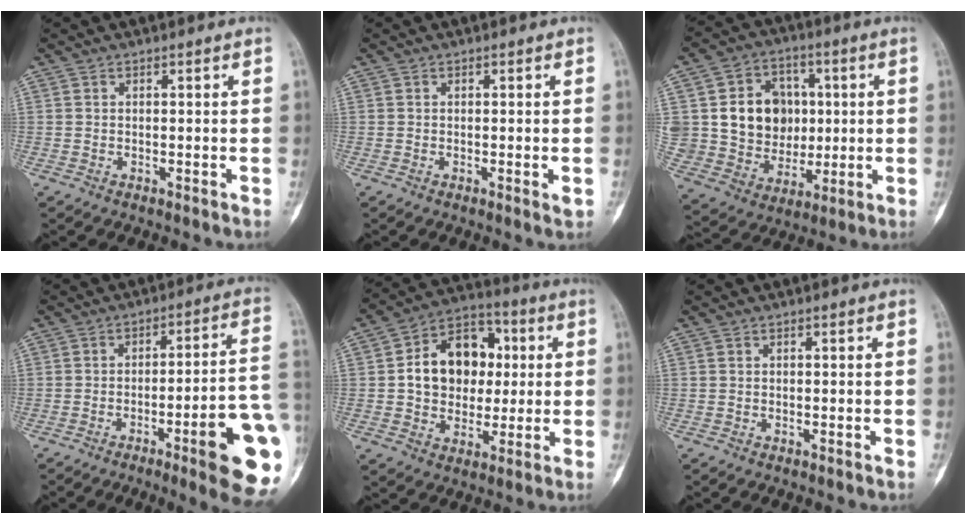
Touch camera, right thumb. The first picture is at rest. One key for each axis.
{"total": 1.5, "fx": -0.3, "fy": 0.2, "fz": 1.4, "tx": -0.017, "ty": -0.005, "tz": -0.003}
{"total": 17.9, "fx": 2.7, "fy": 14.9, "fz": 9.5, "tx": -0.123, "ty": 0.012, "tz": 0.069}
{"total": 17.9, "fx": -6.2, "fy": 2.3, "fz": 16.7, "tx": -0.162, "ty": 0.022, "tz": -0.079}
{"total": 15.7, "fx": 1.7, "fy": 12.0, "fz": 10.0, "tx": -0.114, "ty": 0.019, "tz": 0.026}
{"total": 0.0}